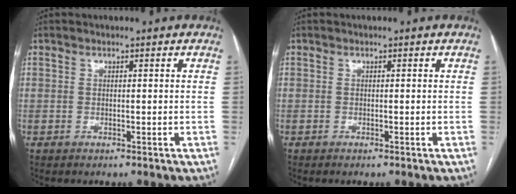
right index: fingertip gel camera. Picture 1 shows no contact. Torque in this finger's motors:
{"motor_torque": [-0.09, 0.00, -0.03, 0.00]}